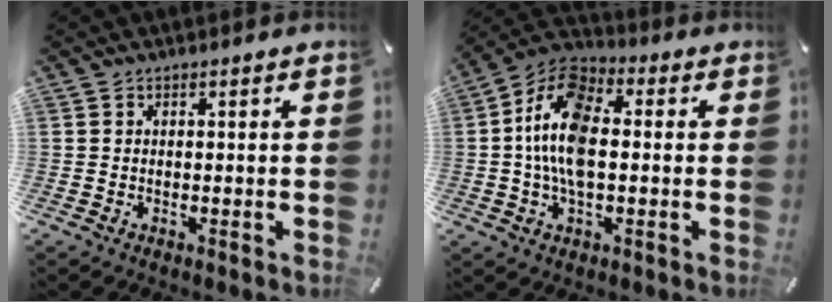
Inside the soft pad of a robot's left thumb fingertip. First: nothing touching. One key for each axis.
{"total": 13.5, "fx": -0.4, "fy": 7.9, "fz": 10.9, "tx": -0.244, "ty": 0.003, "tz": -0.008}